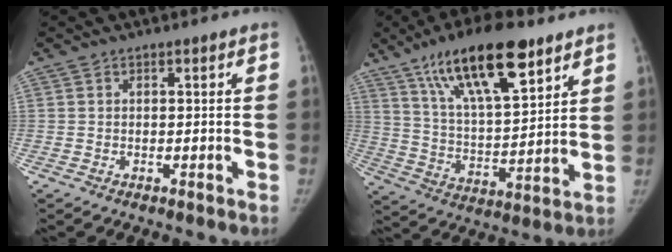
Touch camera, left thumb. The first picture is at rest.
{"total": 20.1, "force": [12.0, 7.0, 14.4], "torque": [-0.219, -0.042, 0.217]}